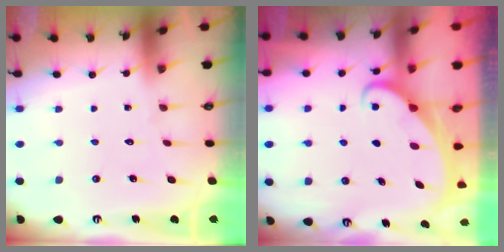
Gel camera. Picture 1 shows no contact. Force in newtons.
{"total": 2.4, "press": 2.3, "slide": 0.3}